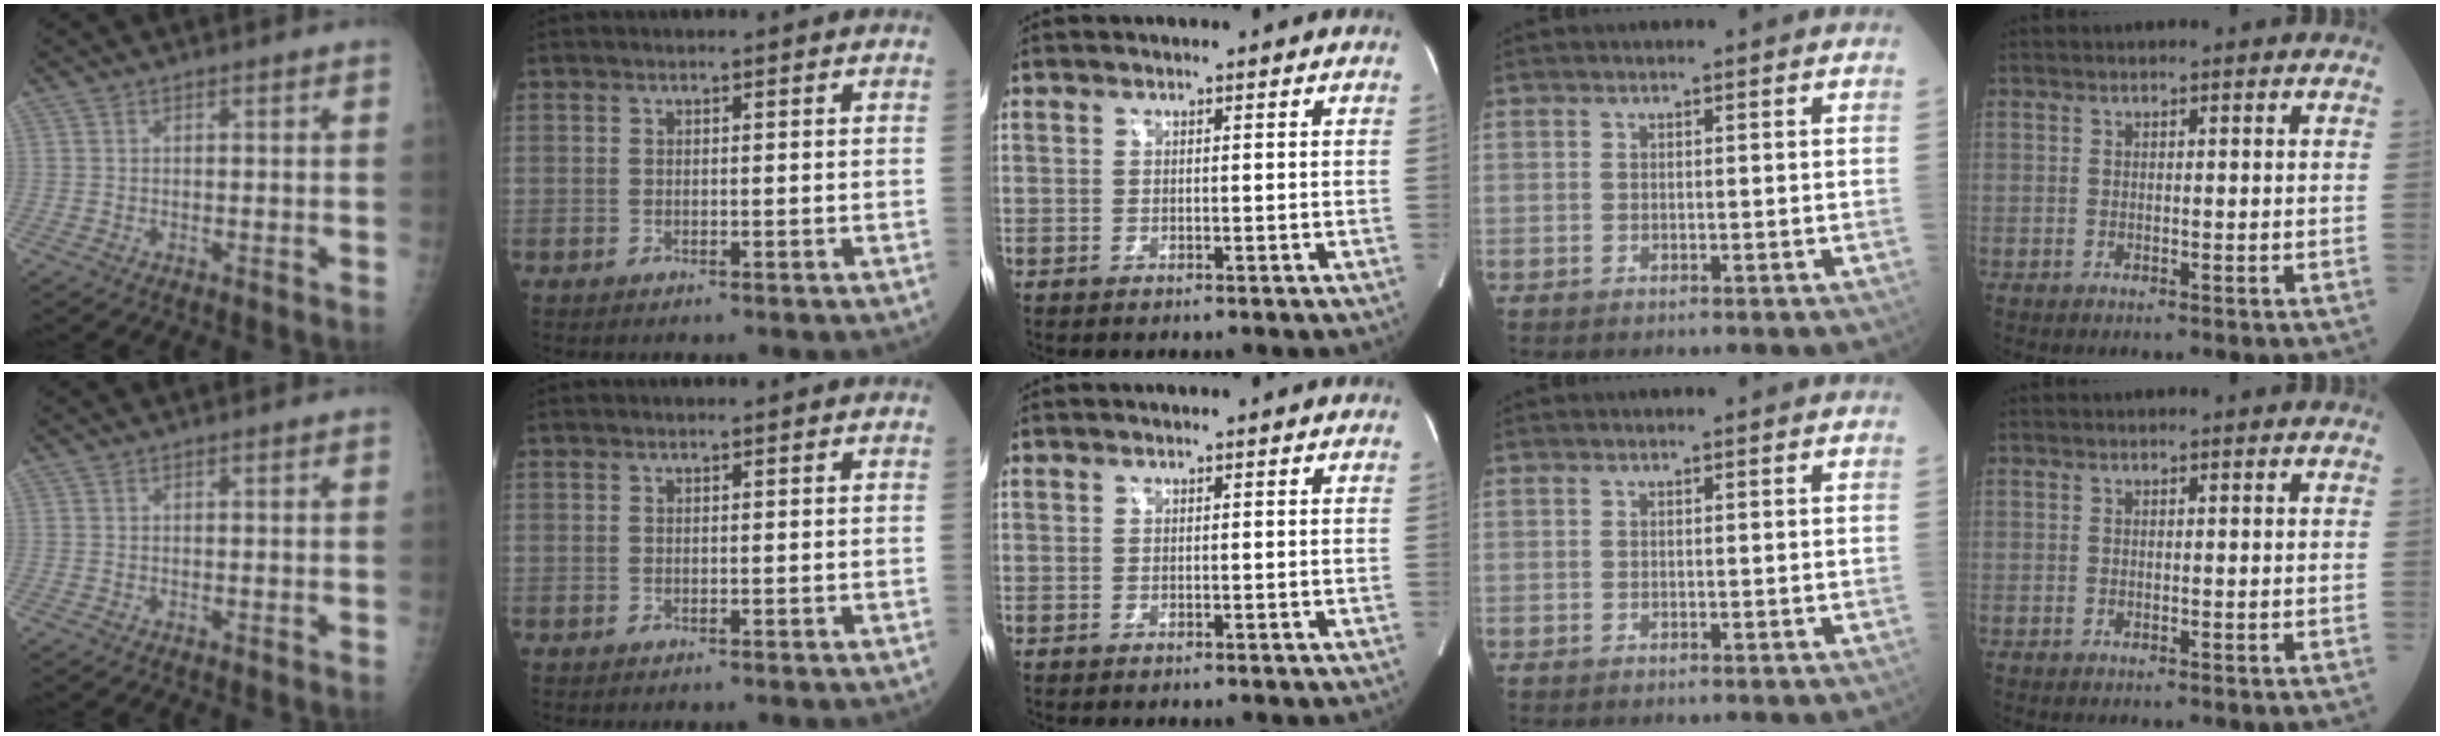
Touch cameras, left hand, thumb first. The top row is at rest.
{}